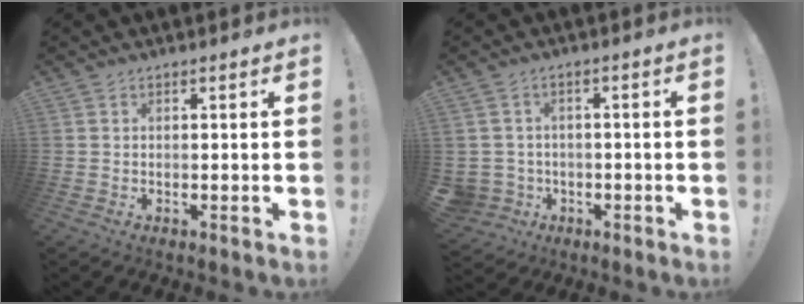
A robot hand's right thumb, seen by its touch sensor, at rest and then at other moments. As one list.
[{"total": 4.7, "force": [-0.5, 4.6, 1.0], "torque": [-0.042, 0.004, -0.006]}]